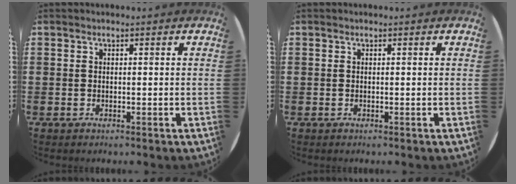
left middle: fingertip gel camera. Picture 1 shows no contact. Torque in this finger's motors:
{"motor_torque": [-0.01, 0.01, 0.00, 0.00]}